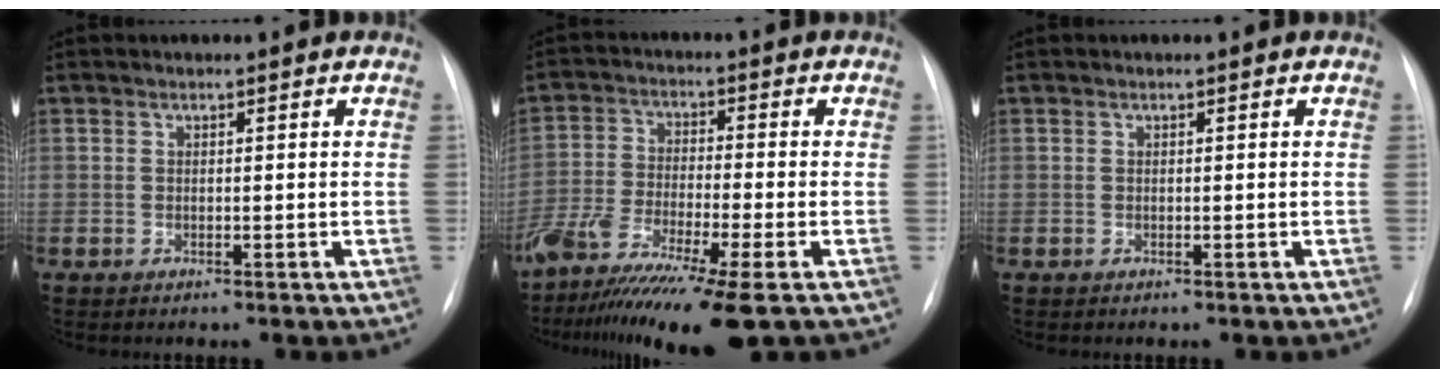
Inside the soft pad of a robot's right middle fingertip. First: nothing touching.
{"total": 13.9, "force": [-9.7, 0.2, 9.9], "torque": [-0.195, -0.042, -0.172]}
{"total": 0.0}